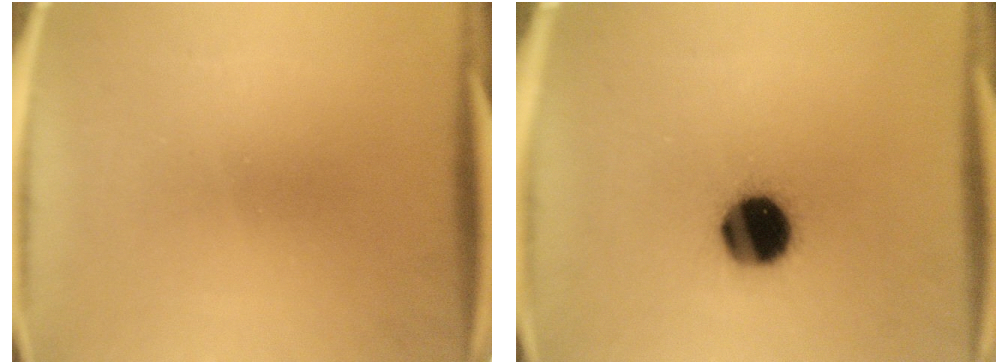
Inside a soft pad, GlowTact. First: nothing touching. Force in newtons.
{"total": 14.9}